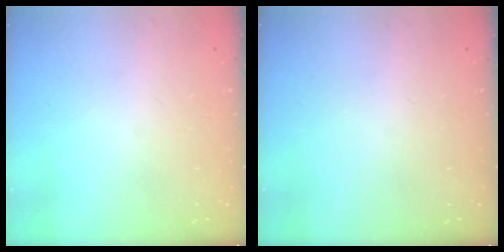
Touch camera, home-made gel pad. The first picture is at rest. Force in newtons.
{"total": 0.0}